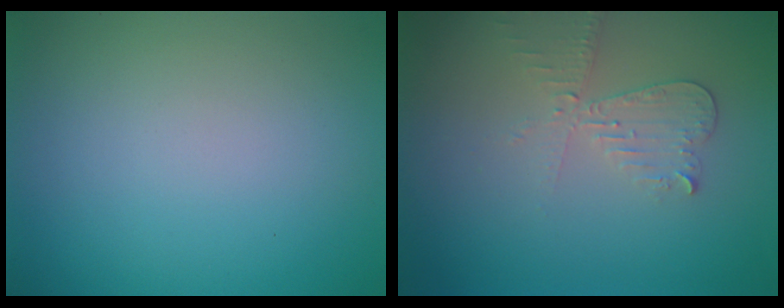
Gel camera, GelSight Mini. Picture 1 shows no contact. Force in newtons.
{"total": 2.6, "press": 2.5, "slide": 0.6}